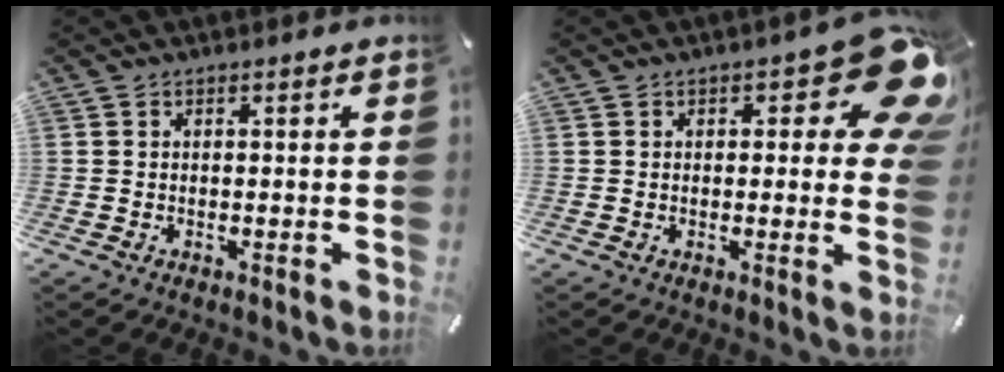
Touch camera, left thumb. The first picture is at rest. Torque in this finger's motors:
{"motor_torque": [0.40, 0.52, 0.34, -0.02, 0.01]}